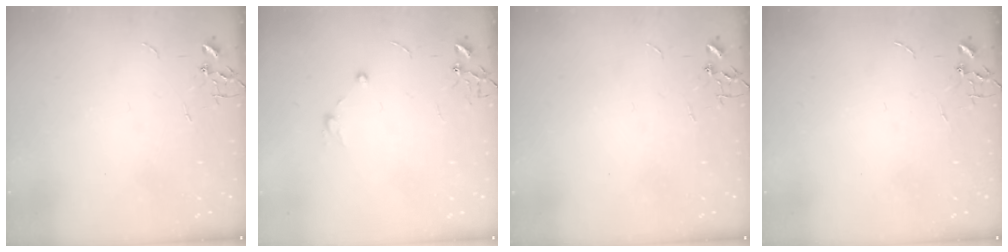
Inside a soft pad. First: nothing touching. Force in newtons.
{"total": 7.3, "press": 7.2, "slide": 1.2}
{"total": 0.0}
{"total": 0.0}